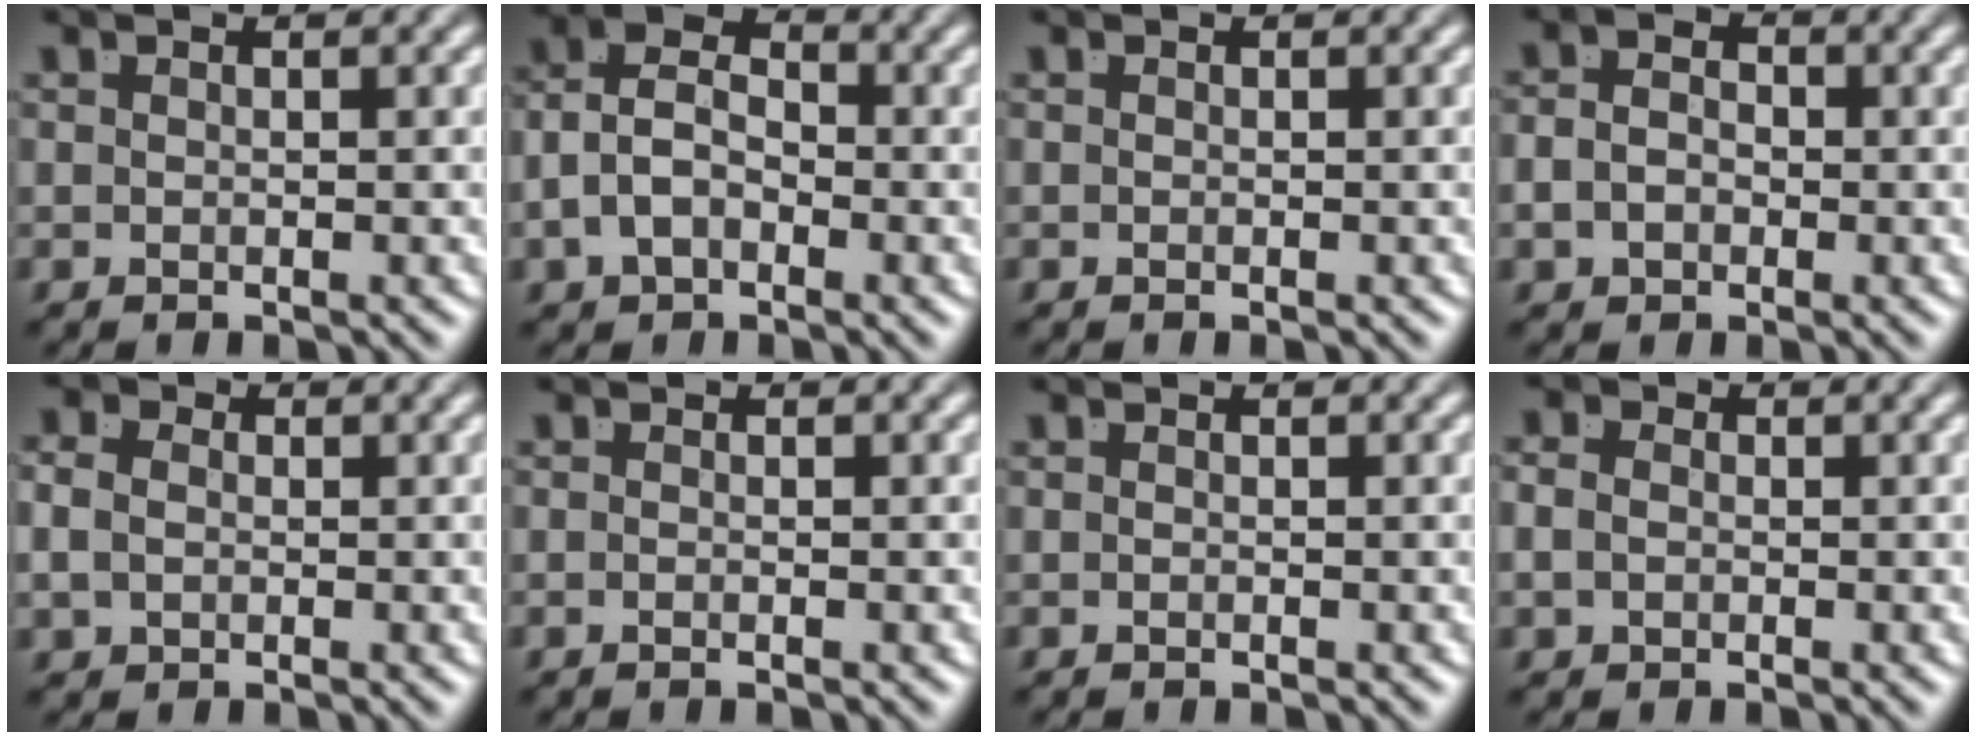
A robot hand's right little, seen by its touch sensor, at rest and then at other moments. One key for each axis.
{"total": 6.8, "fx": 0.0, "fy": 5.3, "fz": 4.3, "tx": -0.088, "ty": -0.007, "tz": -0.005}
{"total": 0.0}
{"total": 2.7, "fx": -0.6, "fy": 2.1, "fz": 1.6, "tx": -0.030, "ty": -0.008, "tz": -0.011}
{"total": 2.4, "fx": -0.2, "fy": 2.1, "fz": 1.3, "tx": -0.033, "ty": -0.008, "tz": 0.000}
{"total": 0.7, "fx": -0.5, "fy": -0.5, "fz": 0.3, "tx": 0.000, "ty": 0.000, "tz": -0.008}
{"total": 0.5, "fx": -0.3, "fy": -0.4, "fz": 0.1, "tx": 0.004, "ty": 0.002, "tz": -0.005}
{"total": 1.8, "fx": -0.4, "fy": 1.5, "fz": 0.9, "tx": -0.021, "ty": -0.007, "tz": -0.006}